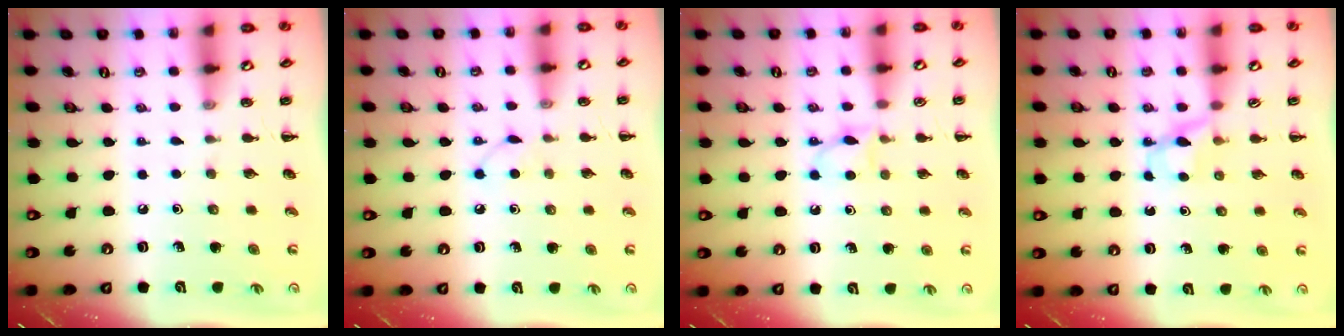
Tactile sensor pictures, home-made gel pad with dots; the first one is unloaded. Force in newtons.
{"total": 3.3, "press": 3.2, "slide": 0.7}
{"total": 4.4, "press": 4.2, "slide": 1.4}
{"total": 3.4, "press": 3.1, "slide": 1.4}